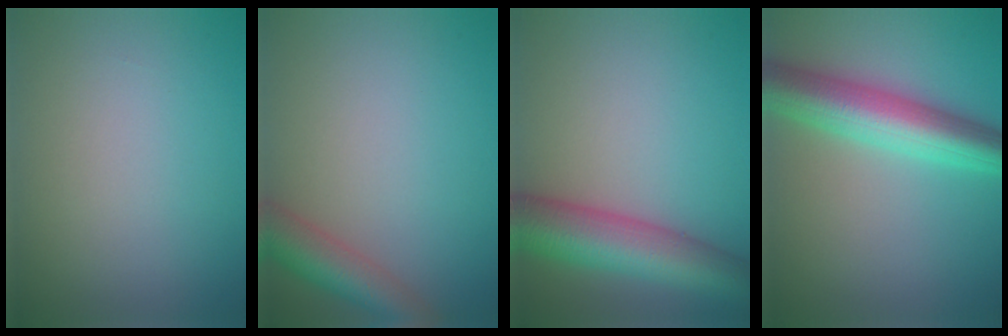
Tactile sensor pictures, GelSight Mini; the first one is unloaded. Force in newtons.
{"total": 4.7, "press": 4.7, "slide": 0.2}
{"total": 8.8, "press": 8.8, "slide": 0.2}
{"total": 7.5, "press": 7.5, "slide": 0.2}